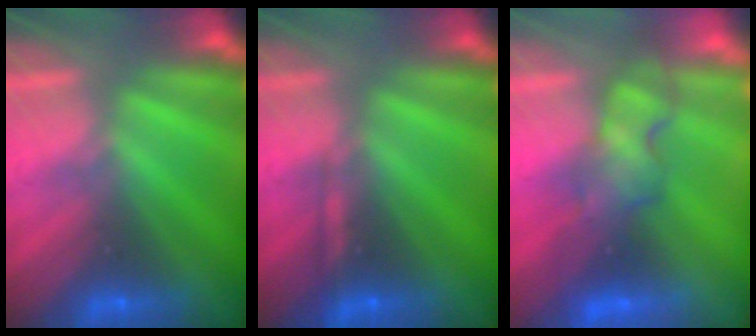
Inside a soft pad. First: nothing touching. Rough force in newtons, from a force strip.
{"total": 2.2}
{"total": 3.9}